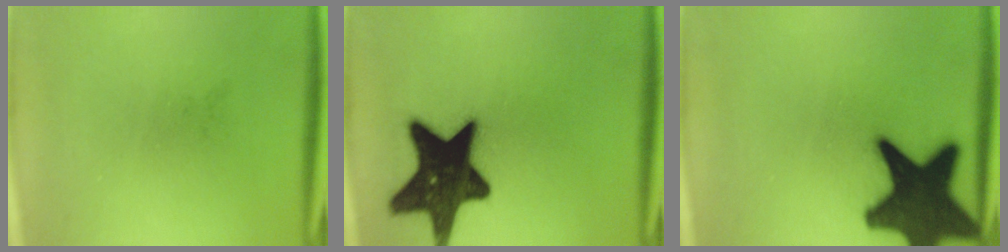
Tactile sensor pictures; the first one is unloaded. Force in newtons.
{"total": 19.4}
{"total": 19.6}